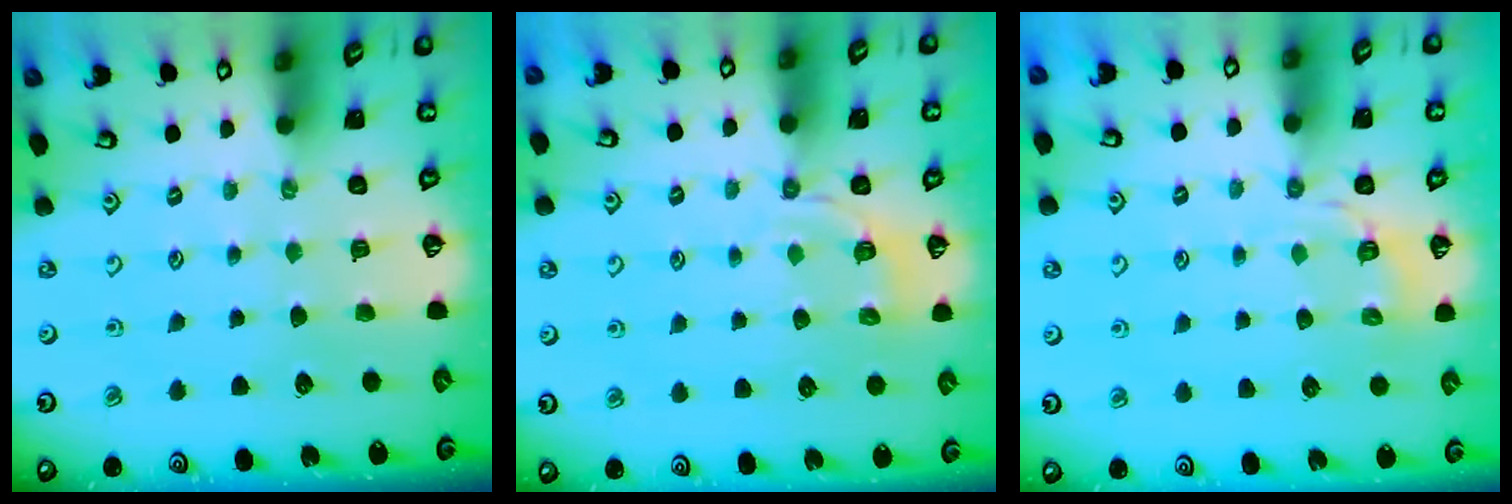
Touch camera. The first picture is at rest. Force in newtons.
{"total": 4.0, "press": 3.4, "slide": 1.9}
{"total": 3.4, "press": 2.9, "slide": 1.7}